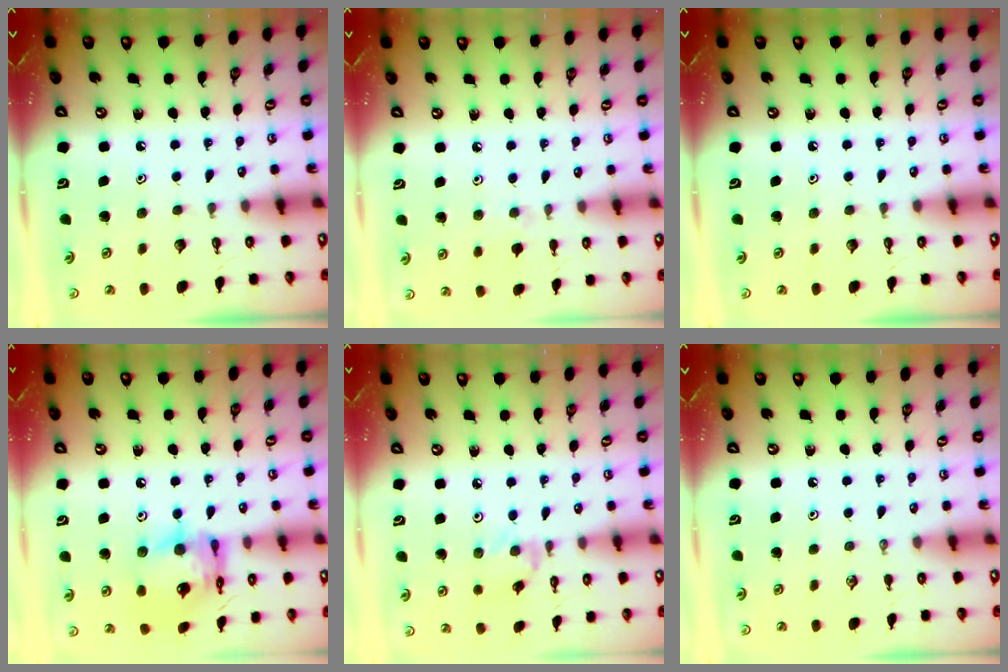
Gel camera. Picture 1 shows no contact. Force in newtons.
{"total": 4.2, "press": 4.2, "slide": 0.6}
{"total": 0.0}
{"total": 15.0, "press": 15.0, "slide": 1.4}
{"total": 3.0, "press": 3.0, "slide": 0.5}
{"total": 0.0}